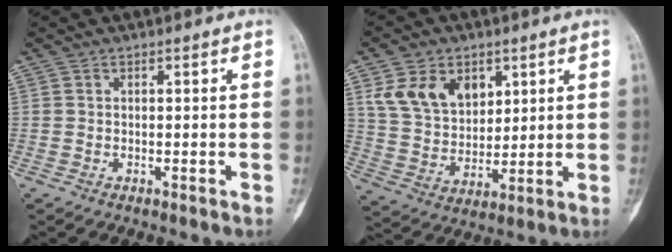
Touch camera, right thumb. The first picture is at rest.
{"total": 12.5, "force": [5.5, 8.7, 7.2], "torque": [-0.097, -0.022, 0.114]}